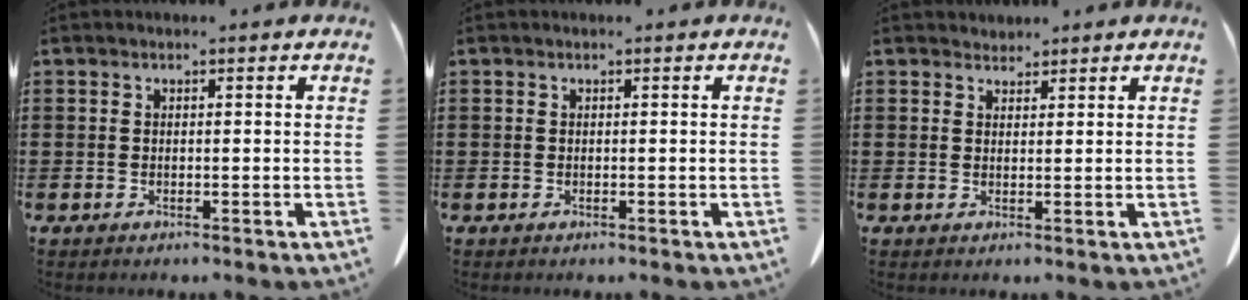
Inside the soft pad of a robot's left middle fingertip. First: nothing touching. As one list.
[{"total": 0.0}, {"total": 1.6, "force": [1.5, 0.5, -0.1], "torque": [-0.002, 0.003, 0.029]}]